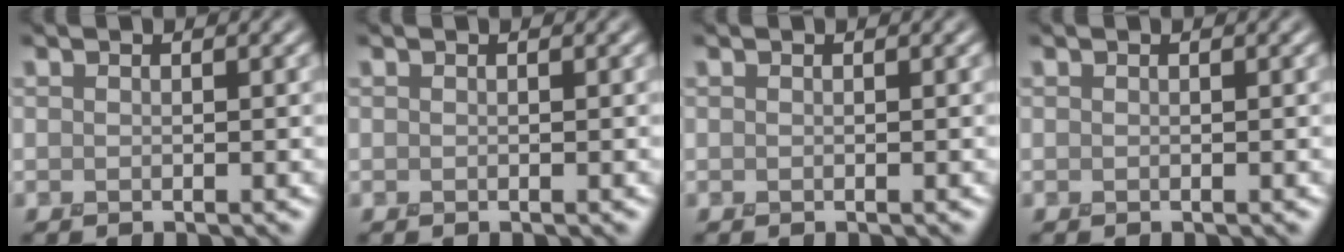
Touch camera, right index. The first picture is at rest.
{"total": 0.0}
{"total": 0.0}
{"total": 0.0}